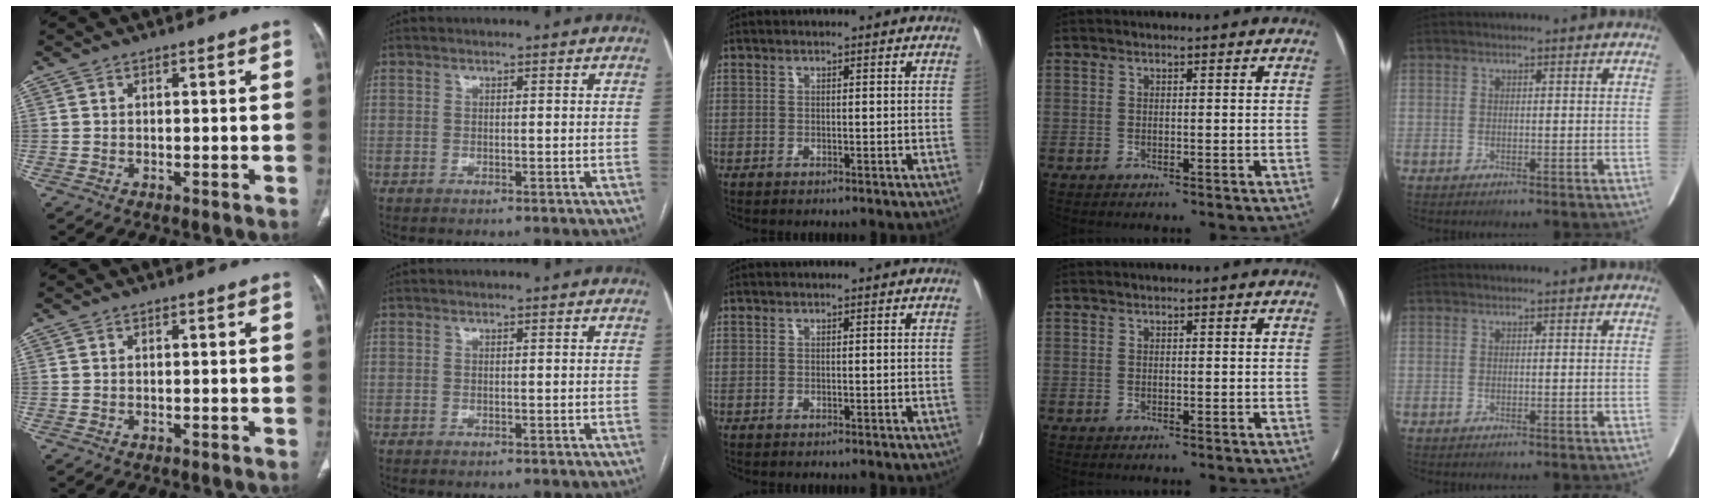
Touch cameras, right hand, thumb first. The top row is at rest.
{}